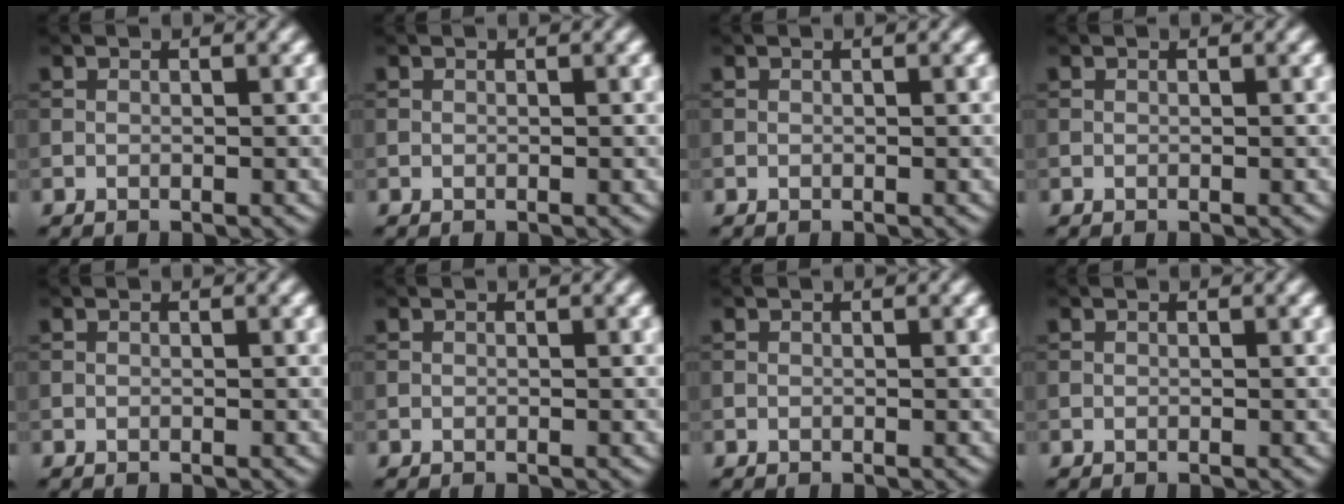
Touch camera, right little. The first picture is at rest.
{"total": 0.0}
{"total": 0.0}
{"total": 0.0}
{"total": 0.0}
{"total": 0.0}
{"total": 0.0}
{"total": 0.0}